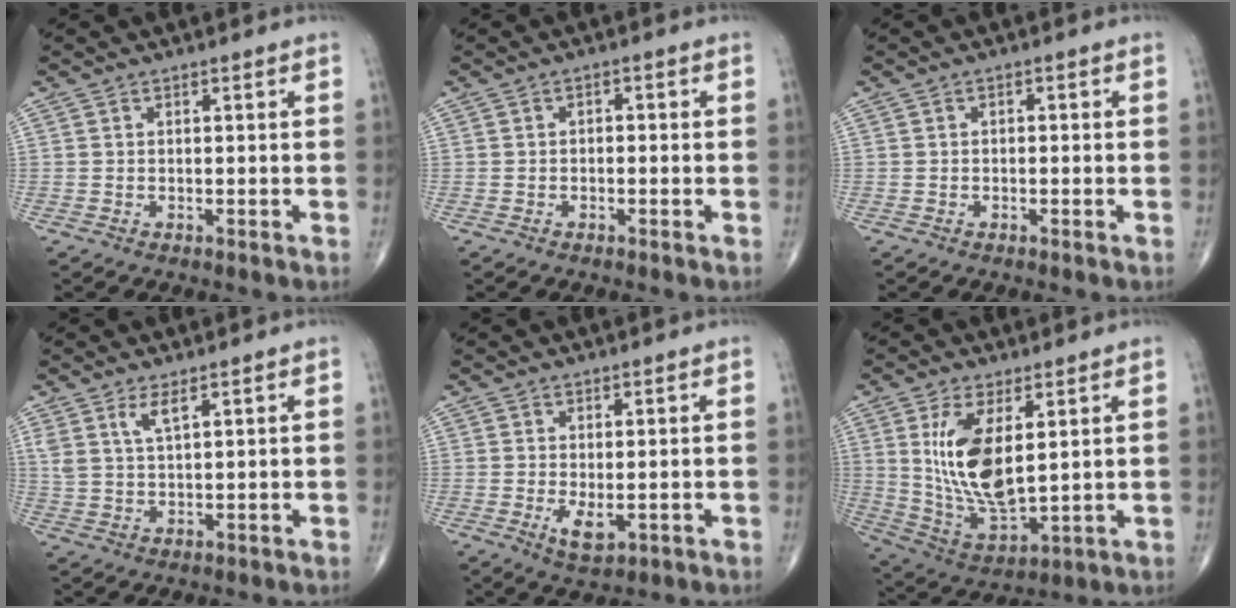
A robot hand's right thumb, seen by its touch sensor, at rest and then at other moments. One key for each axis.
{"total": 1.2, "fx": -0.3, "fy": 0.9, "fz": 0.8, "tx": -0.002, "ty": 0.007, "tz": -0.010}
{"total": 0.8, "fx": -0.1, "fy": 0.6, "fz": 0.6, "tx": -0.002, "ty": 0.003, "tz": -0.006}
{"total": 3.7, "fx": 2.2, "fy": 0.9, "fz": 2.8, "tx": -0.061, "ty": -0.012, "tz": 0.050}
{"total": 3.6, "fx": -0.7, "fy": 1.6, "fz": 3.2, "tx": -0.052, "ty": -0.009, "tz": -0.002}
{"total": 14.1, "fx": 3.5, "fy": 6.2, "fz": 12.2, "tx": -0.233, "ty": -0.027, "tz": 0.085}